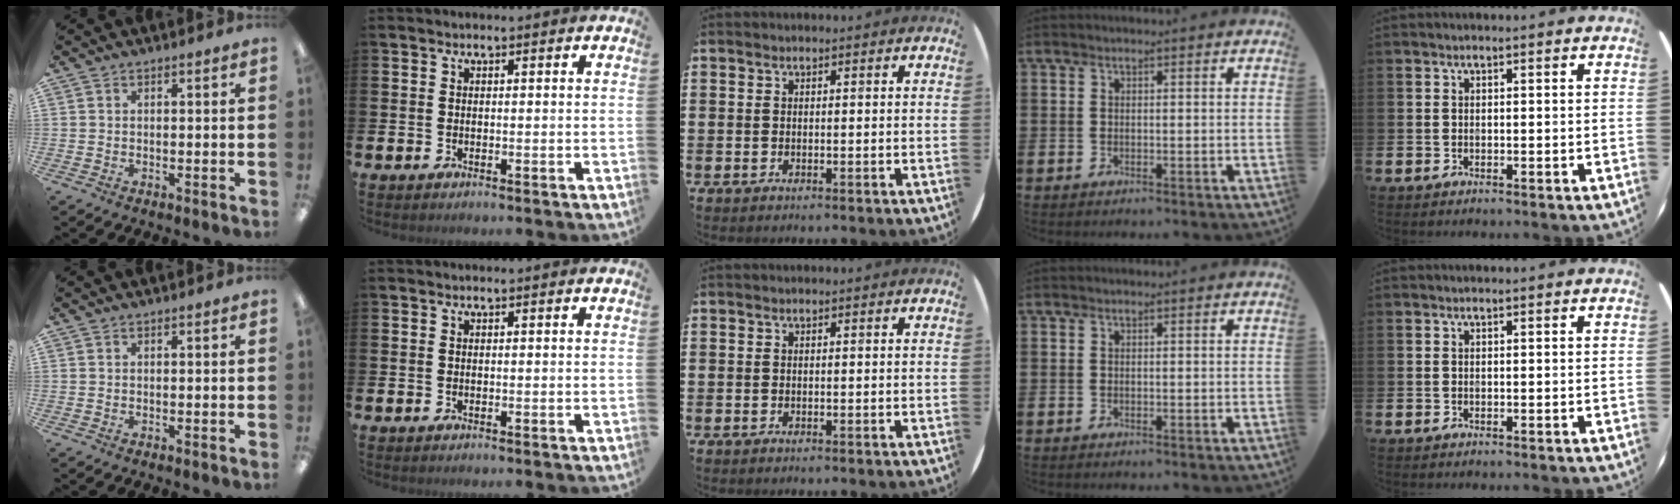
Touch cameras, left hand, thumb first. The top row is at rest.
{}